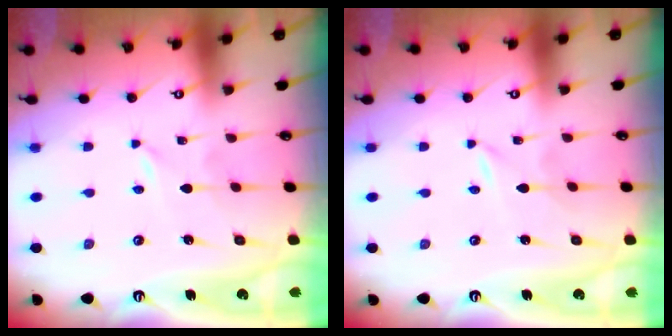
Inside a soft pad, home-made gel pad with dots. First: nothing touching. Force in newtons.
{"total": 0.0}